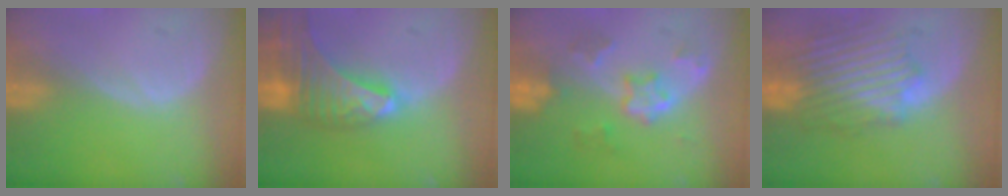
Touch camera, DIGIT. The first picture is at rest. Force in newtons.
{"total": 9.8, "press": 8.7, "slide": 4.5}
{"total": 6.1, "press": 5.5, "slide": 2.7}
{"total": 8.9, "press": 8.8, "slide": 1.5}